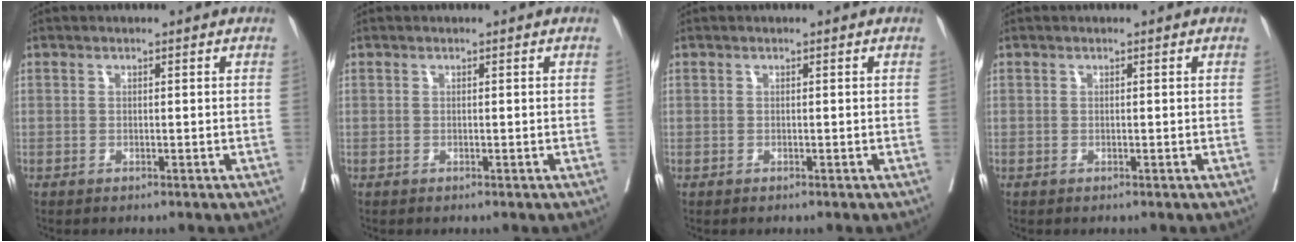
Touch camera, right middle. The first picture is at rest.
{"total": 0.0}
{"total": 0.0}
{"total": 0.0}